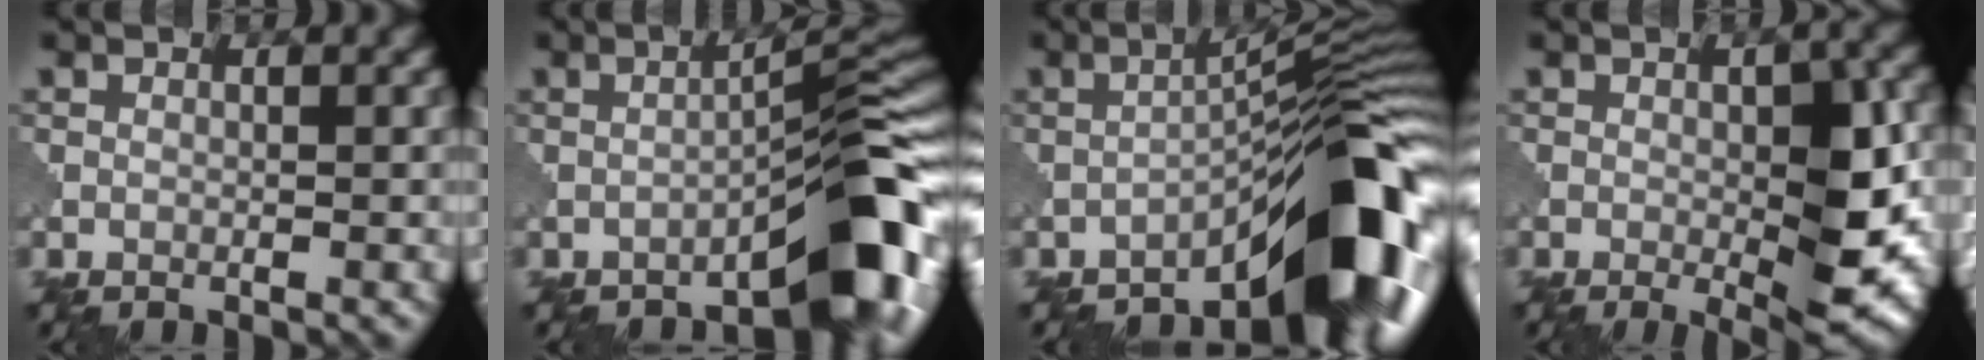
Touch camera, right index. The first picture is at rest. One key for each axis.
{"total": 8.1, "fx": -4.7, "fy": 1.3, "fz": 6.5, "tx": -0.079, "ty": 0.019, "tz": -0.067}
{"total": 11.3, "fx": -7.1, "fy": 2.5, "fz": 8.4, "tx": -0.097, "ty": 0.023, "tz": -0.112}
{"total": 7.7, "fx": -1.1, "fy": 2.1, "fz": 7.4, "tx": -0.106, "ty": -0.003, "tz": -0.010}